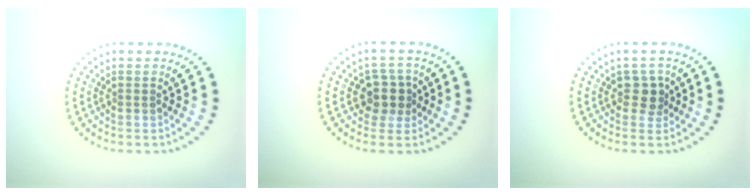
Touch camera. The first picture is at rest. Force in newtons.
{"total": 2.6, "press": 2.3, "slide": 1.2}
{"total": 1.8, "press": 1.5, "slide": 1.0}